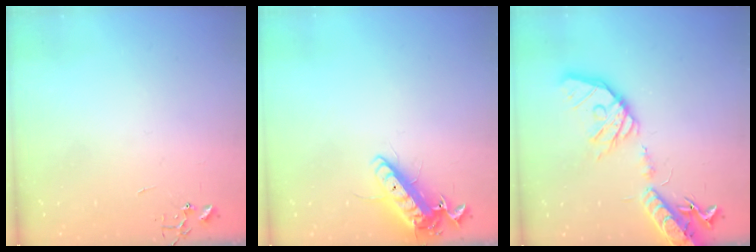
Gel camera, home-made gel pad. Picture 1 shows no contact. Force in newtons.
{"total": 14.1, "press": 13.9, "slide": 2.6}
{"total": 22.7, "press": 22.4, "slide": 3.7}